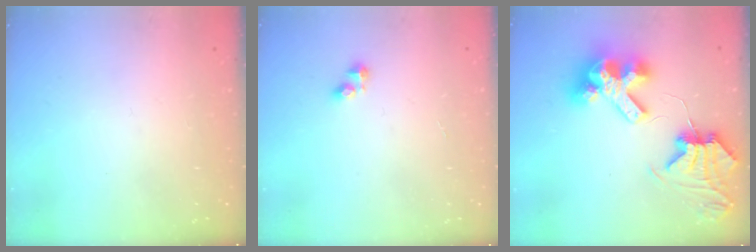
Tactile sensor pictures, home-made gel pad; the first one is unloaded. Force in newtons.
{"total": 2.5, "press": 2.5, "slide": 0.3}
{"total": 12.4, "press": 12.3, "slide": 1.6}